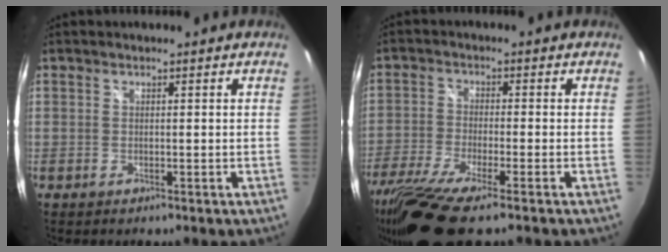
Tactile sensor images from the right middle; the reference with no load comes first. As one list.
[{"total": 13.6, "force": [-10.1, 1.4, 8.9], "torque": [-0.202, -0.052, -0.189]}]